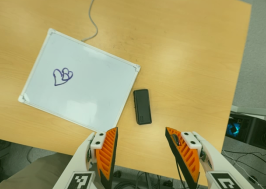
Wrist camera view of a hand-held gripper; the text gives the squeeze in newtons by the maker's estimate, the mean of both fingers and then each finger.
{"total": 0.0}